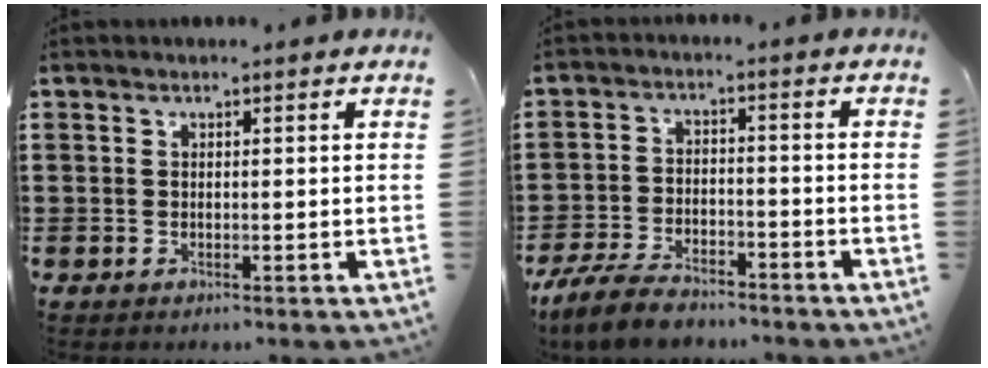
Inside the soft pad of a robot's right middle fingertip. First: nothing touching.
{"total": 6.4, "force": [-5.6, 1.6, 2.5], "torque": [-0.057, 0.007, -0.111]}